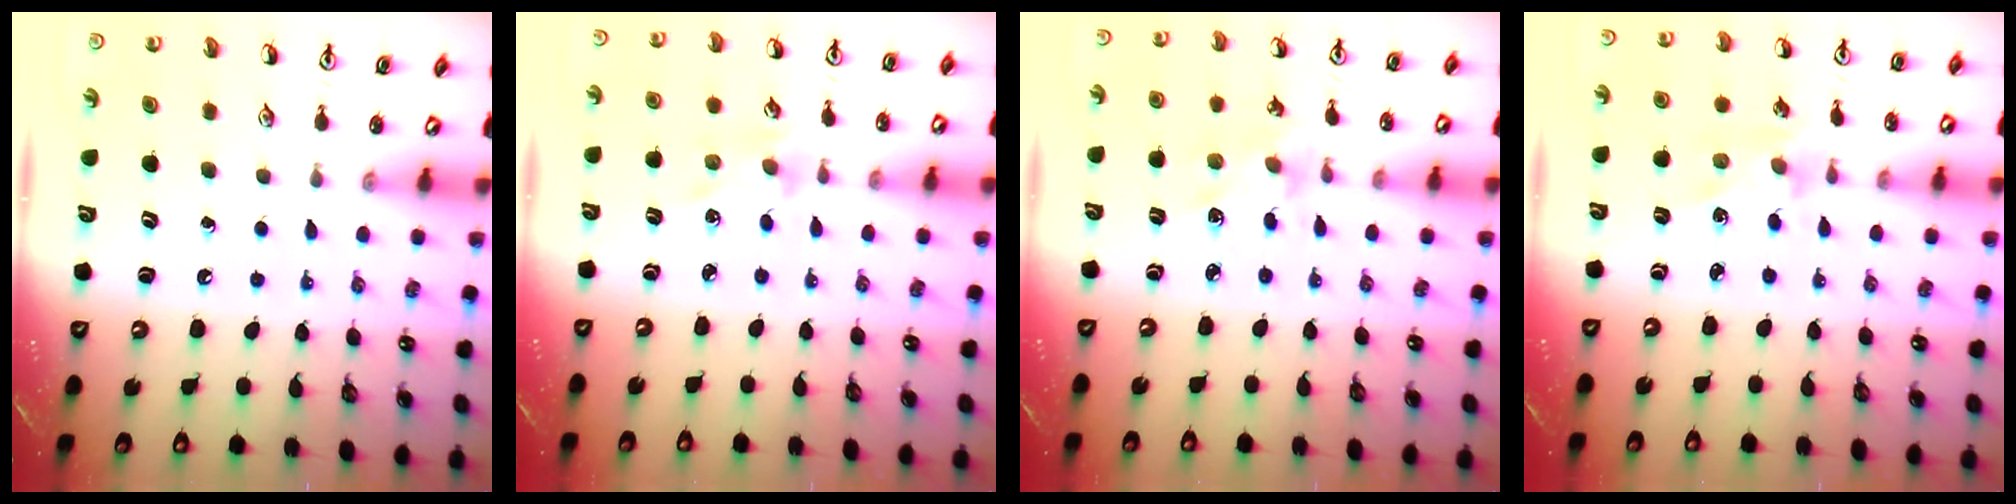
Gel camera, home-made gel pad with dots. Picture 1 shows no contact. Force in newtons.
{"total": 0.9, "press": 0.9, "slide": 0.2}
{"total": 2.3, "press": 2.3, "slide": 0.4}
{"total": 1.7, "press": 1.7, "slide": 0.3}